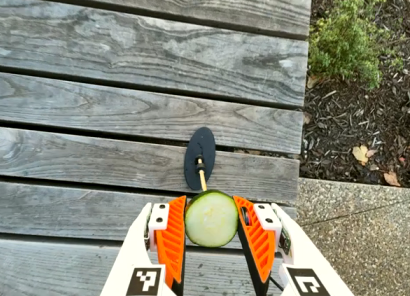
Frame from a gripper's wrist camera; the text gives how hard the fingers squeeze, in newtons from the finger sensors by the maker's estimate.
{"total": 13.9, "left": 14.2, "right": 13.6}